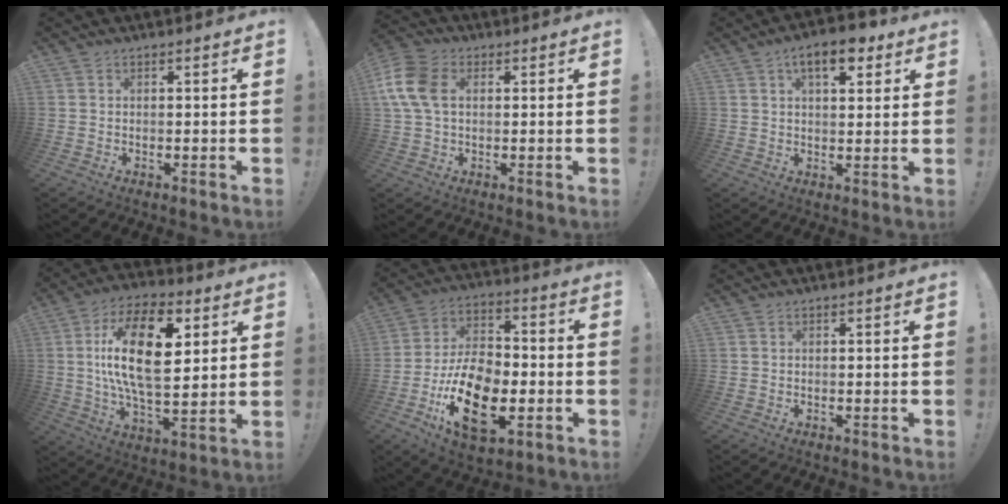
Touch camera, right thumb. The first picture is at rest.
{"total": 11.9, "force": [2.2, 8.4, 8.2], "torque": [-0.175, 0.007, 0.044]}
{"total": 9.3, "force": [4.8, 4.3, 6.7], "torque": [-0.088, -0.010, 0.080]}
{"total": 21.0, "force": [5.0, 9.6, 18.0], "torque": [-0.325, -0.013, 0.071]}
{"total": 21.2, "force": [-7.5, 12.1, 15.8], "torque": [-0.279, 0.040, -0.119]}
{"total": 0.0}